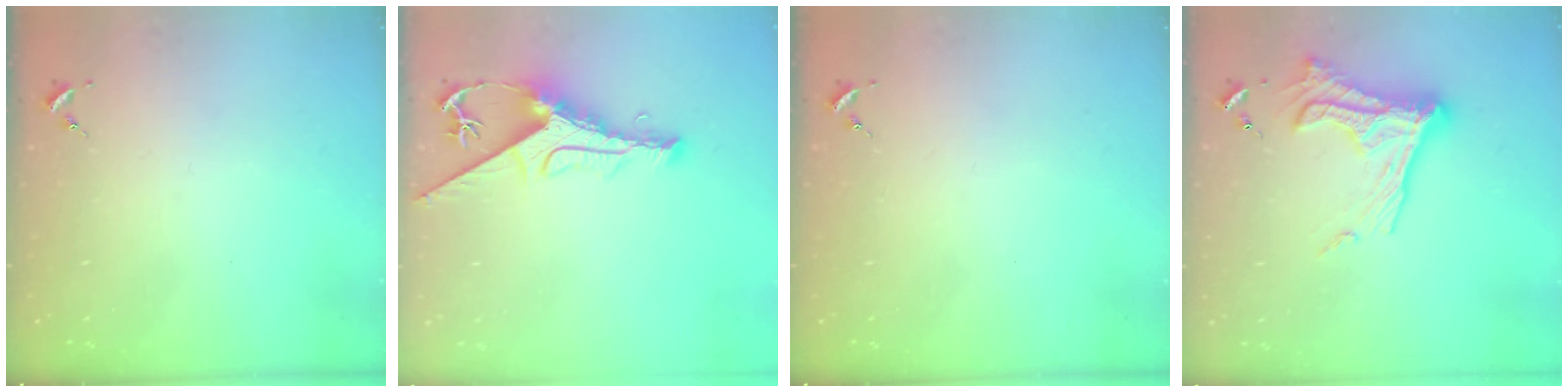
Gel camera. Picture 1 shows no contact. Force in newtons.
{"total": 10.6, "press": 10.5, "slide": 1.4}
{"total": 0.0}
{"total": 18.0, "press": 17.9, "slide": 1.4}